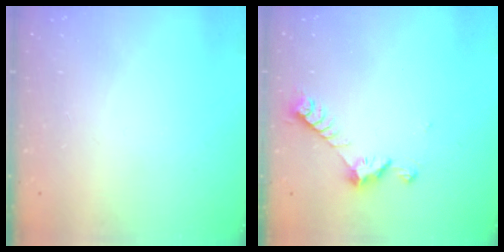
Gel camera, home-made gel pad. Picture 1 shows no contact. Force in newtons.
{"total": 7.2, "press": 7.2, "slide": 0.5}